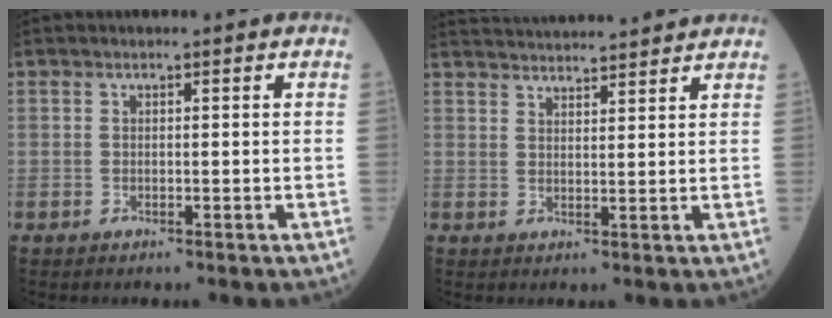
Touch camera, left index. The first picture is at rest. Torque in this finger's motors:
{"motor_torque": [0.09, -0.67, 0.23, 0.04]}